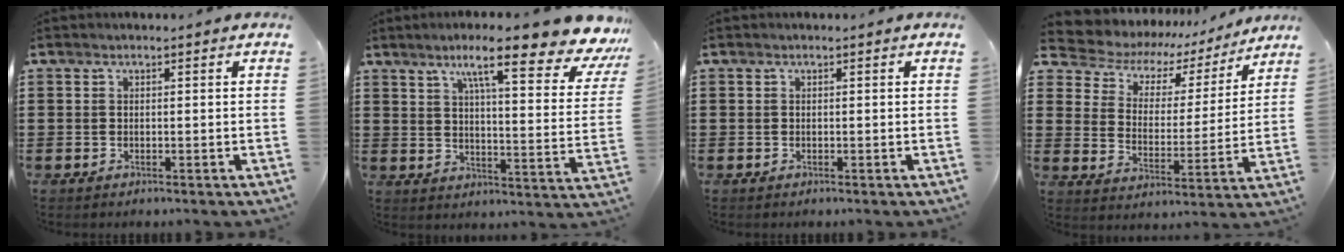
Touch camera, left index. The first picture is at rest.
{"total": 13.2, "force": [9.3, 1.2, 9.3], "torque": [-0.164, -0.044, 0.143]}
{"total": 0.0}
{"total": 5.3, "force": [3.9, 3.3, 1.5], "torque": [-0.056, -0.023, 0.062]}